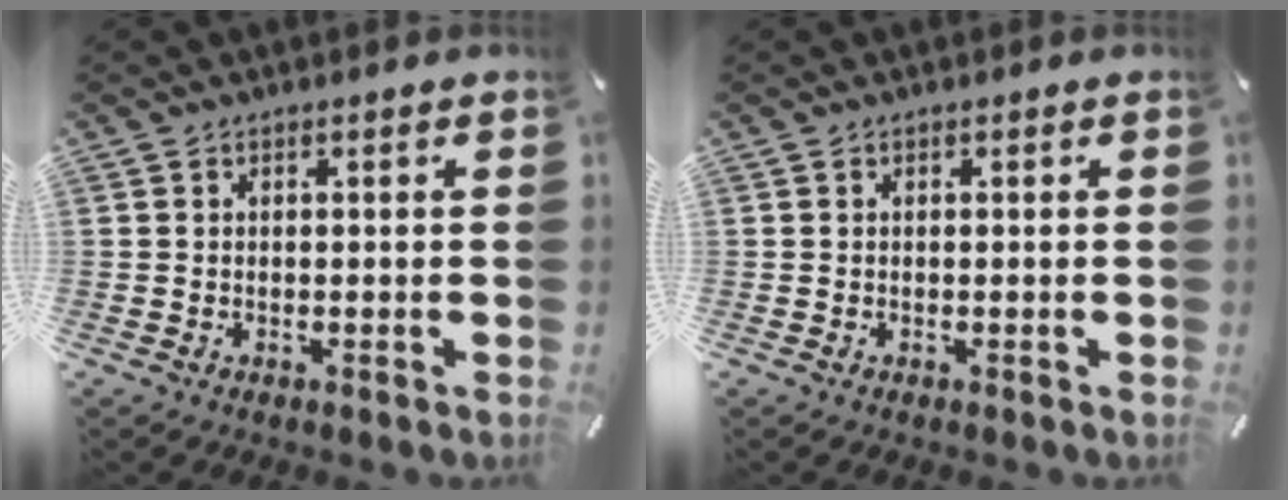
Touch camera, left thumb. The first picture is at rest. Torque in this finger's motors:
{"motor_torque": [-0.02, -0.01, -0.02, 0.00, 0.01]}